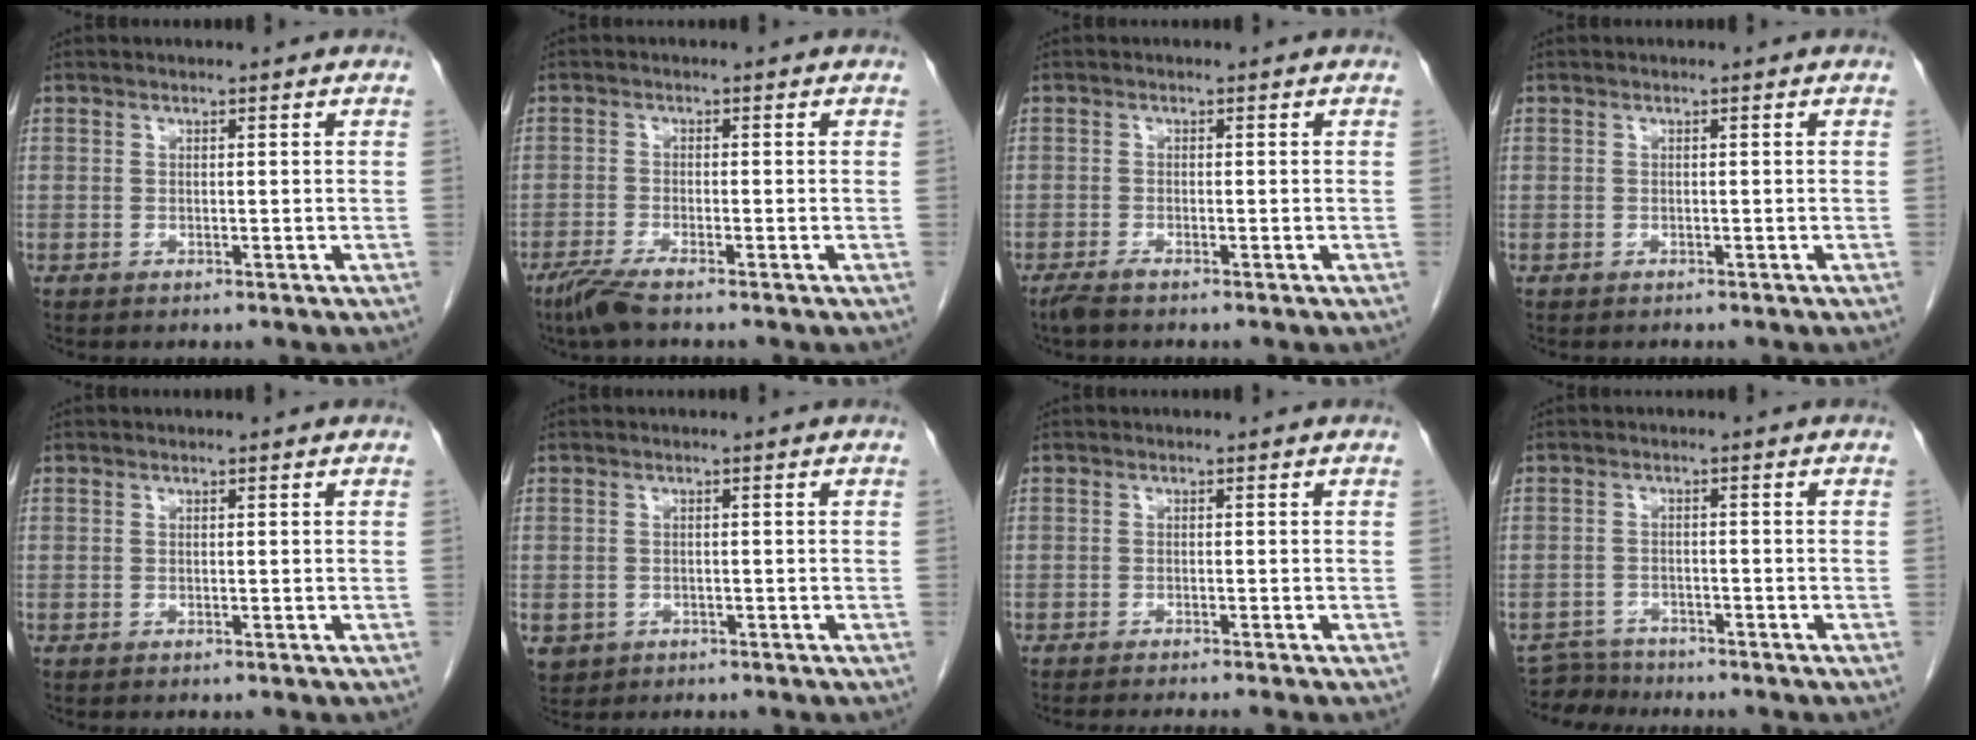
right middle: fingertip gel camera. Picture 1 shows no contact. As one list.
[{"total": 3.7, "force": [-2.8, 0.2, 2.4], "torque": [-0.054, -0.010, -0.058]}, {"total": 1.7, "force": [-1.4, 0.1, 1.0], "torque": [-0.026, -0.005, -0.027]}, {"total": 0.6, "force": [-0.3, 0.4, -0.1], "torque": [-0.004, 0.004, -0.008]}, {"total": 0.0}, {"total": 3.8, "force": [-1.7, 3.3, 0.8], "torque": [-0.014, 0.001, -0.020]}, {"total": 4.7, "force": [-4.2, -0.7, 2.0], "torque": [-0.014, -0.008, -0.060]}, {"total": 4.0, "force": [-3.8, 0.9, -0.6], "torque": [0.009, -0.007, -0.067]}]